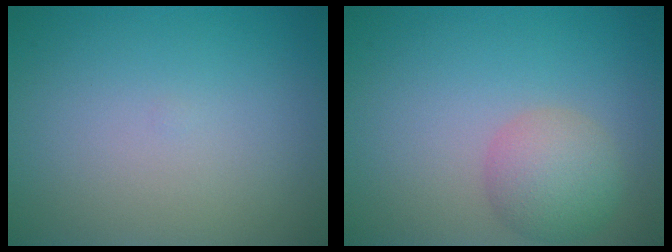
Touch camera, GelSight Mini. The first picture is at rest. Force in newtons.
{"total": 3.5, "press": 3.5, "slide": 0.2}